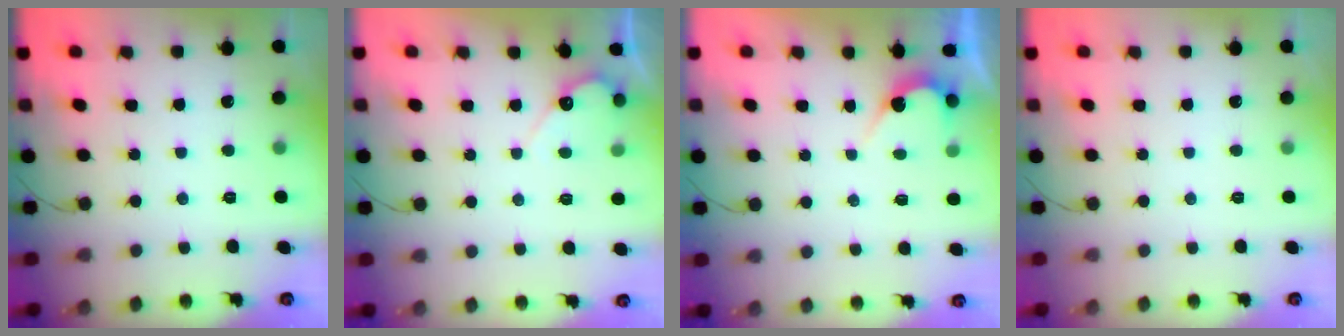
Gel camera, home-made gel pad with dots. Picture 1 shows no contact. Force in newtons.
{"total": 4.8, "press": 4.8, "slide": 0.3}
{"total": 4.1, "press": 4.1, "slide": 0.3}
{"total": 0.0}